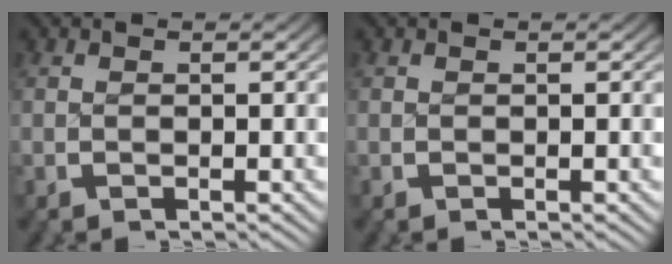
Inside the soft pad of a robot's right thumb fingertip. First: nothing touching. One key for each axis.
{"total": 0.0}